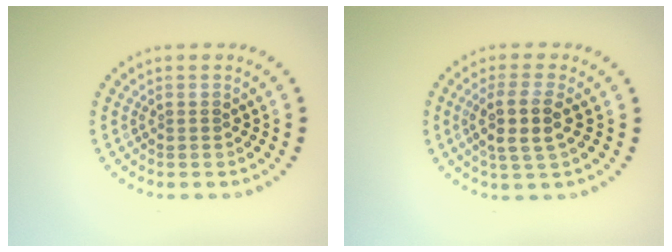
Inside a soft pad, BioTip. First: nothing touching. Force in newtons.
{"total": 3.3, "press": 3.0, "slide": 1.5}